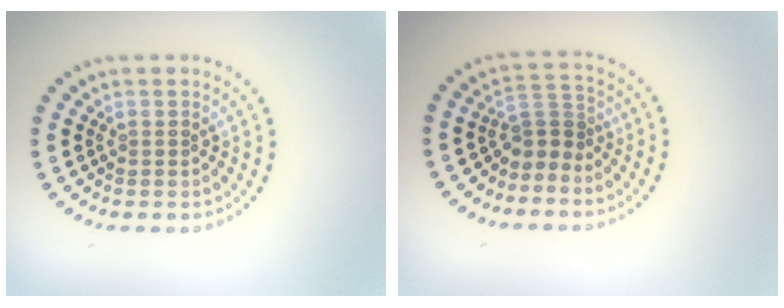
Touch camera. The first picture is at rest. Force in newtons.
{"total": 2.5, "press": 1.7, "slide": 1.8}